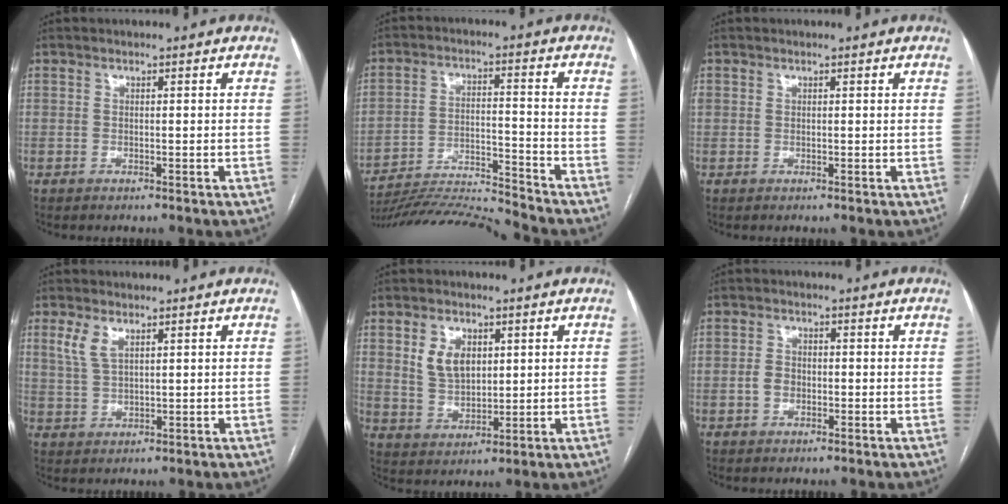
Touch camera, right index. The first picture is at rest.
{"total": 13.2, "force": [-13.0, -1.8, 1.8], "torque": [-0.027, 0.010, -0.223]}
{"total": 0.8, "force": [0.3, 0.7, 0.2], "torque": [0.004, 0.008, 0.006]}
{"total": 3.9, "force": [2.2, 1.6, 2.9], "torque": [-0.072, 0.010, 0.052]}
{"total": 6.4, "force": [2.4, 4.2, 4.2], "torque": [-0.083, 0.007, 0.056]}
{"total": 2.6, "force": [-0.5, 2.0, 1.5], "torque": [-0.029, 0.010, -0.008]}